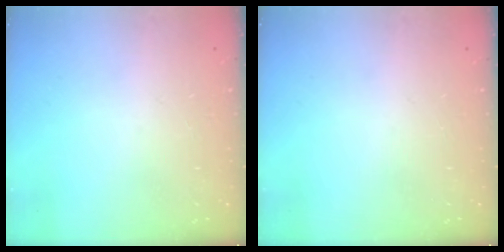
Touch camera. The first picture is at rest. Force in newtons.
{"total": 0.0}